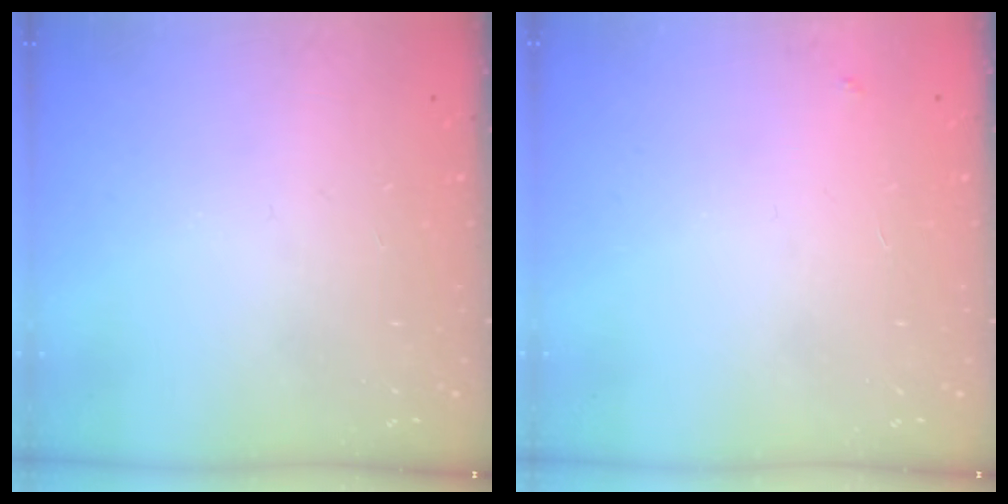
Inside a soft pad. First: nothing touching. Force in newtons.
{"total": 3.8, "press": 3.8, "slide": 0.2}